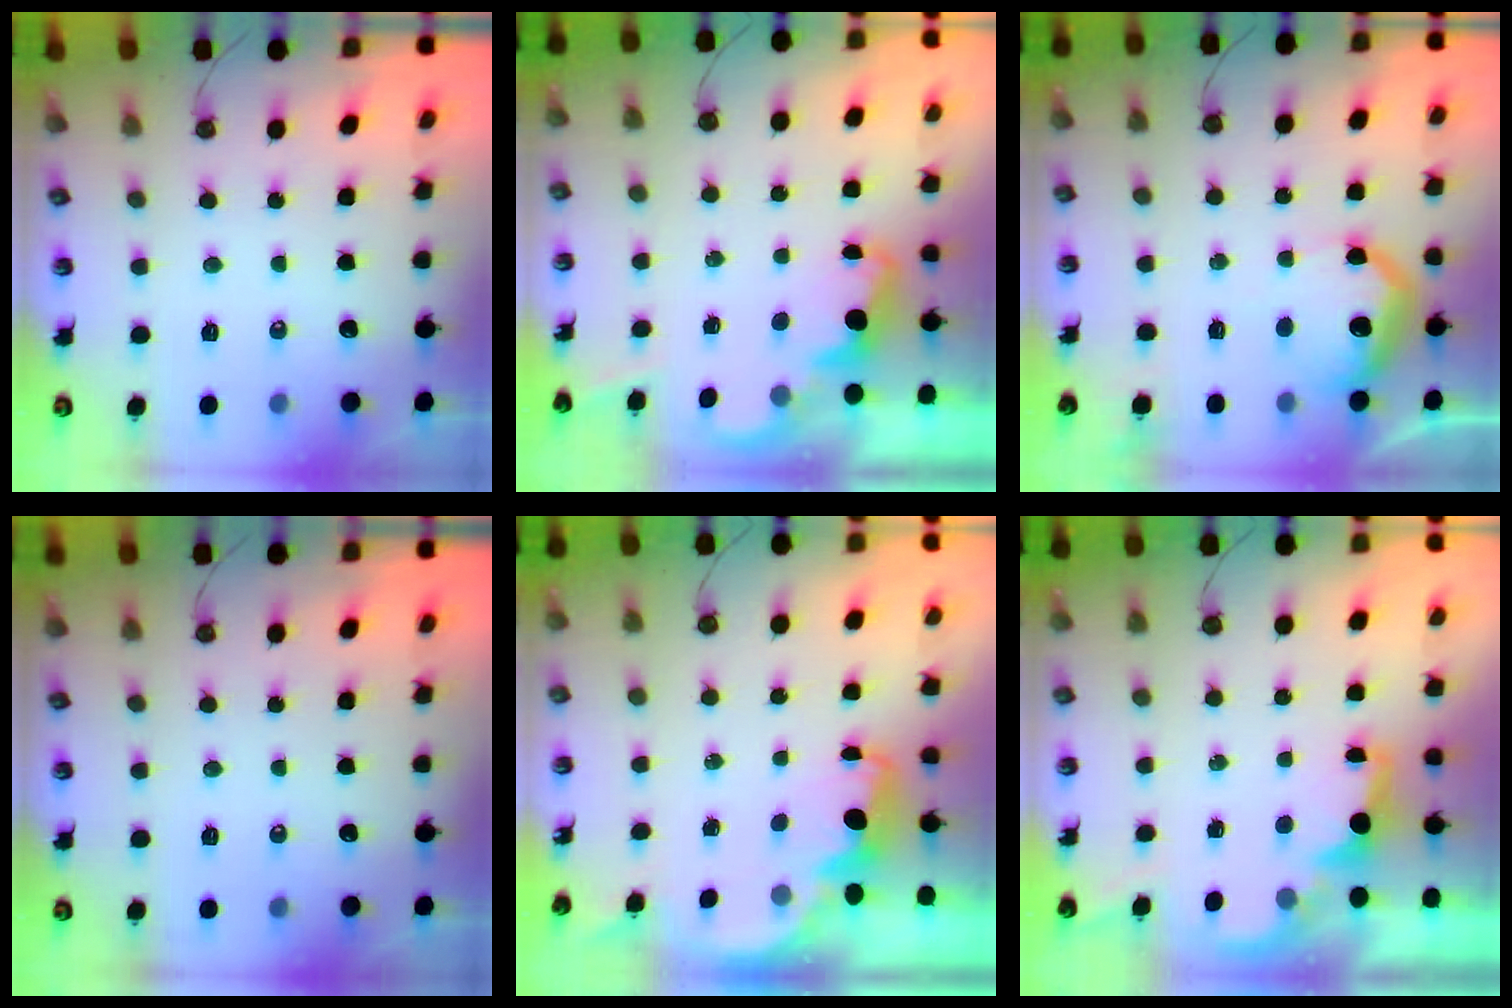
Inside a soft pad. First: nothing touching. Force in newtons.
{"total": 2.4, "press": 2.3, "slide": 0.5}
{"total": 12.6, "press": 12.5, "slide": 0.8}
{"total": 0.0}
{"total": 2.4, "press": 2.3, "slide": 0.6}
{"total": 2.1, "press": 1.9, "slide": 0.8}